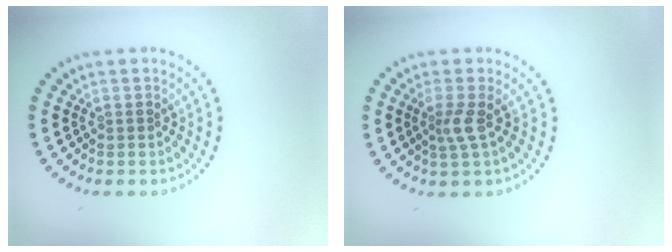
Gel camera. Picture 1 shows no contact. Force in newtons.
{"total": 2.0, "press": 1.4, "slide": 1.4}